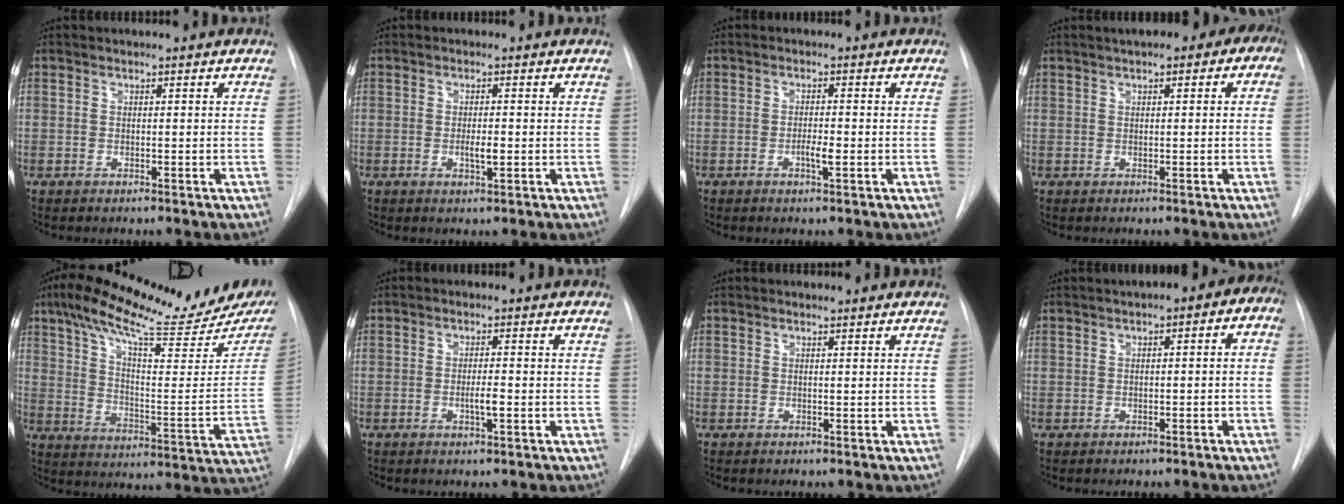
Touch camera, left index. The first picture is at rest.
{"total": 2.1, "force": [-0.4, 0.5, 2.0], "torque": [-0.038, -0.002, -0.006]}
{"total": 2.2, "force": [-0.8, 0.3, 2.0], "torque": [-0.037, -0.001, -0.013]}
{"total": 7.2, "force": [3.3, 2.6, 5.8], "torque": [-0.069, 0.035, 0.038]}
{"total": 24.0, "force": [19.7, 2.9, 13.4], "torque": [-0.215, -0.042, 0.272]}
{"total": 2.2, "force": [-0.7, 0.2, 2.1], "torque": [-0.039, -0.002, -0.012]}
{"total": 0.7, "force": [0.7, 0.1, -0.1], "torque": [-0.006, 0.003, 0.008]}
{"total": 5.0, "force": [1.0, 2.2, 4.4], "torque": [-0.051, 0.032, 0.006]}